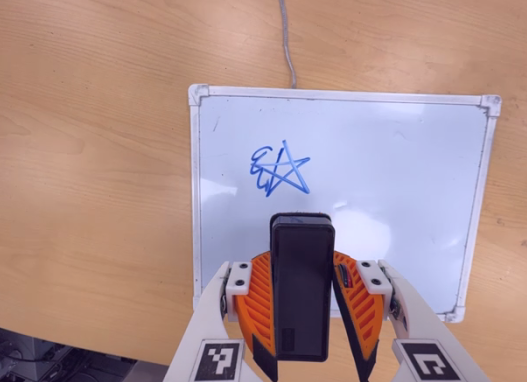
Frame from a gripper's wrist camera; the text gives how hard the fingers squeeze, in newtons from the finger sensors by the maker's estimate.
{"total": 5.6, "left": 4.2, "right": 7.0}